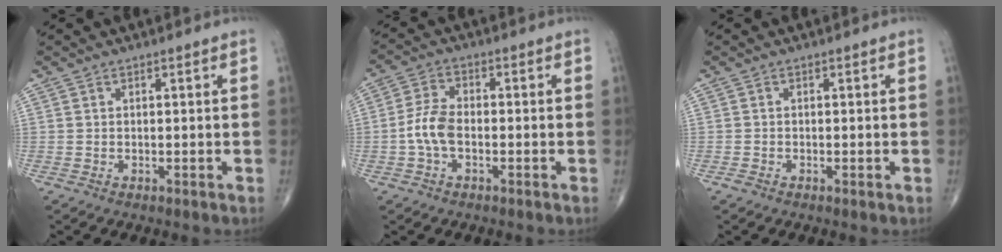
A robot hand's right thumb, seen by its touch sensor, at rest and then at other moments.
{"total": 5.7, "force": [-1.4, 3.1, 4.6], "torque": [-0.100, 0.019, -0.032]}
{"total": 1.0, "force": [-0.5, 0.4, 0.7], "torque": [-0.014, -0.002, -0.012]}